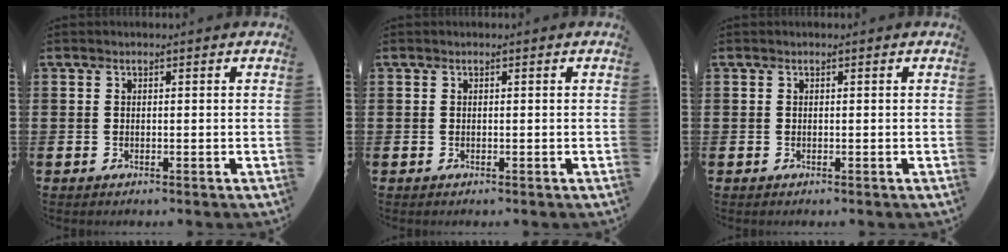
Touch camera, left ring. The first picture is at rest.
{"total": 0.0}
{"total": 0.0}